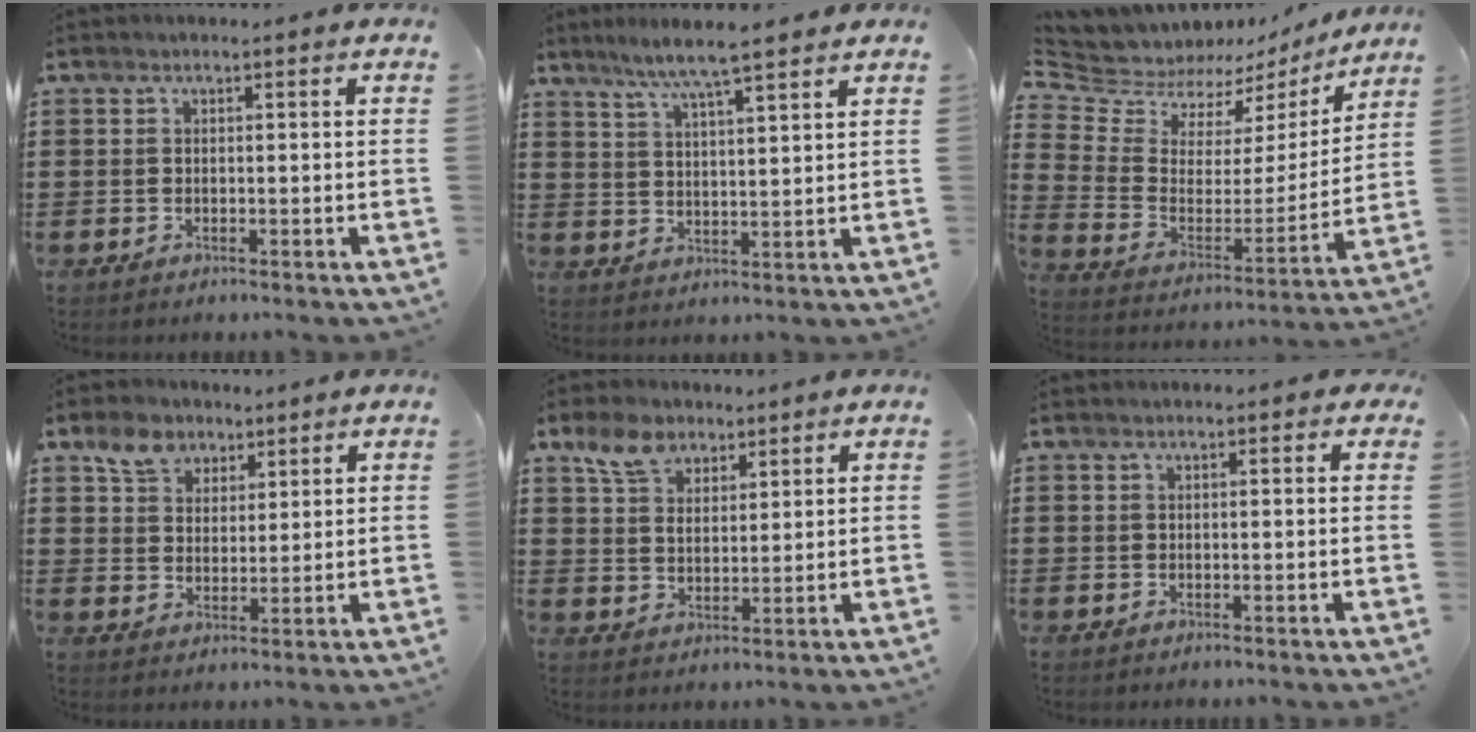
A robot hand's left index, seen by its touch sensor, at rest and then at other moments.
{"total": 5.7, "force": [4.9, -0.4, 3.0], "torque": [-0.072, -0.016, 0.084]}
{"total": 7.0, "force": [6.5, 2.5, -0.1], "torque": [-0.047, -0.056, 0.117]}
{"total": 5.7, "force": [3.9, 3.8, 1.6], "torque": [-0.036, 0.007, 0.070]}
{"total": 6.1, "force": [4.1, 3.6, 2.6], "torque": [-0.061, 0.008, 0.077]}
{"total": 0.6, "force": [0.2, 0.5, 0.1], "torque": [-0.004, 0.006, 0.003]}